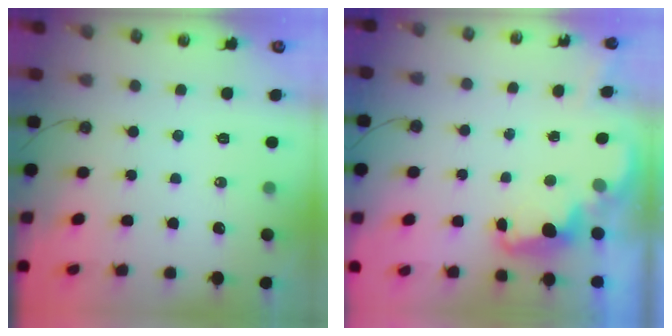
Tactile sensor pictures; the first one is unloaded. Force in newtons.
{"total": 2.4, "press": 2.3, "slide": 0.5}